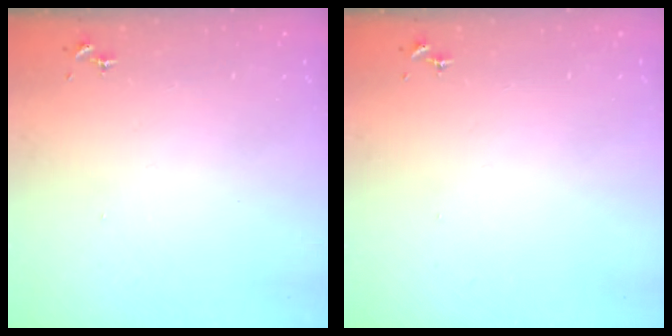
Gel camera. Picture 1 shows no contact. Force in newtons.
{"total": 0.0}